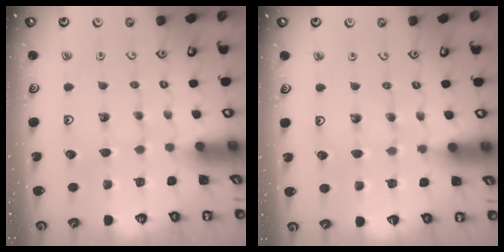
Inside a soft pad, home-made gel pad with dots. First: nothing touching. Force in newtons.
{"total": 2.9, "press": 2.8, "slide": 0.5}